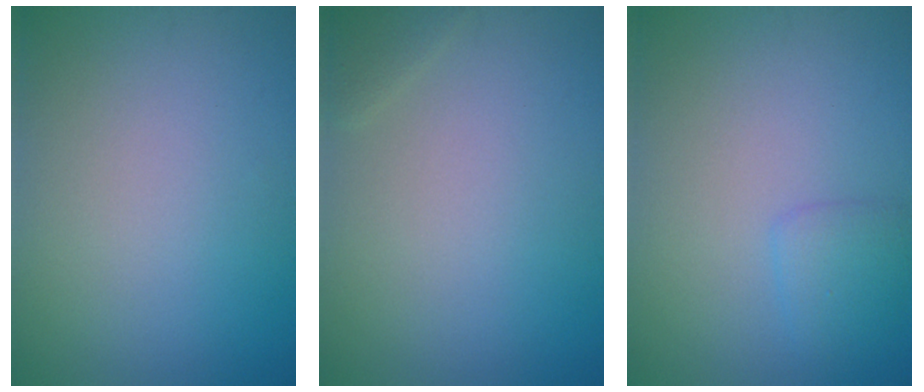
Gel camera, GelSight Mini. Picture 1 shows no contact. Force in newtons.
{"total": 0.8, "press": 0.8, "slide": 0.1}
{"total": 1.6, "press": 1.6, "slide": 0.0}